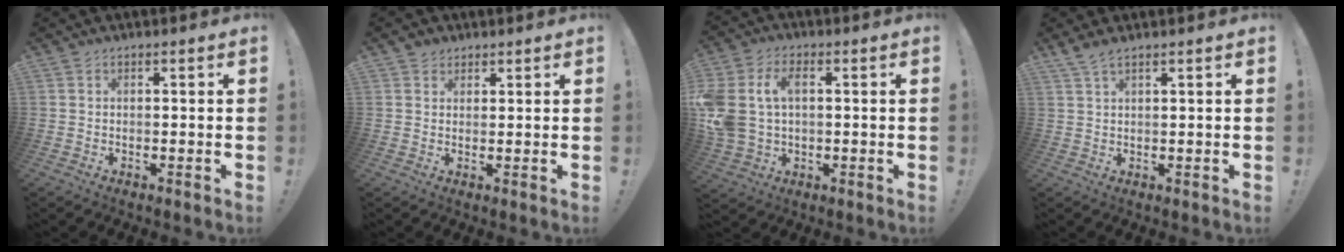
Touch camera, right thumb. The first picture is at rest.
{"total": 2.6, "force": [1.7, 1.9, 0.2], "torque": [0.000, -0.005, 0.031]}
{"total": 11.5, "force": [2.1, 8.2, 7.8], "torque": [-0.180, 0.000, 0.040]}
{"total": 2.6, "force": [2.1, 0.2, 1.5], "torque": [-0.041, -0.005, 0.040]}